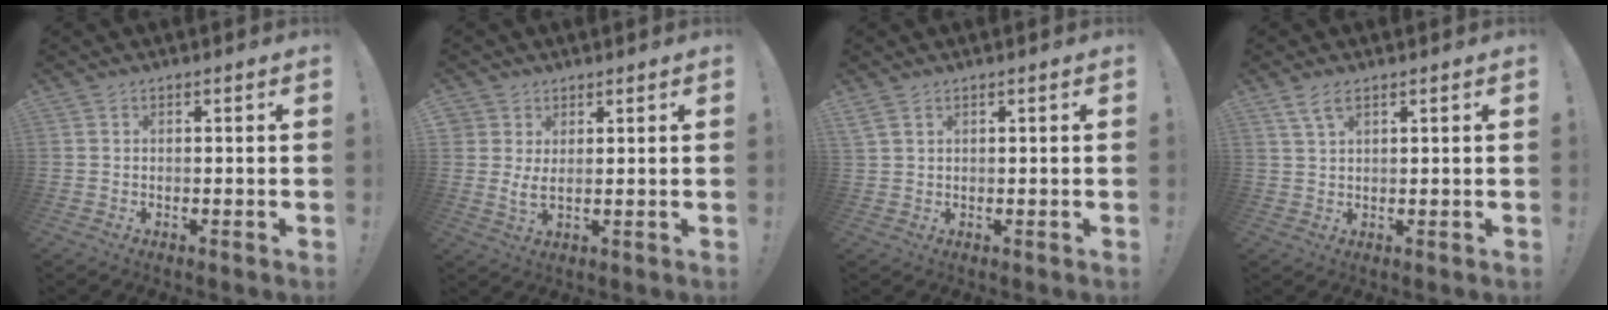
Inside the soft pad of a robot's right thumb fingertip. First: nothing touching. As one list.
[{"total": 3.9, "force": [2.0, 1.9, 2.7], "torque": [-0.044, -0.010, 0.039]}, {"total": 2.3, "force": [1.3, 0.9, 1.7], "torque": [-0.041, 0.002, 0.028]}, {"total": 3.9, "force": [2.3, 1.3, 2.9], "torque": [-0.060, -0.002, 0.043]}]